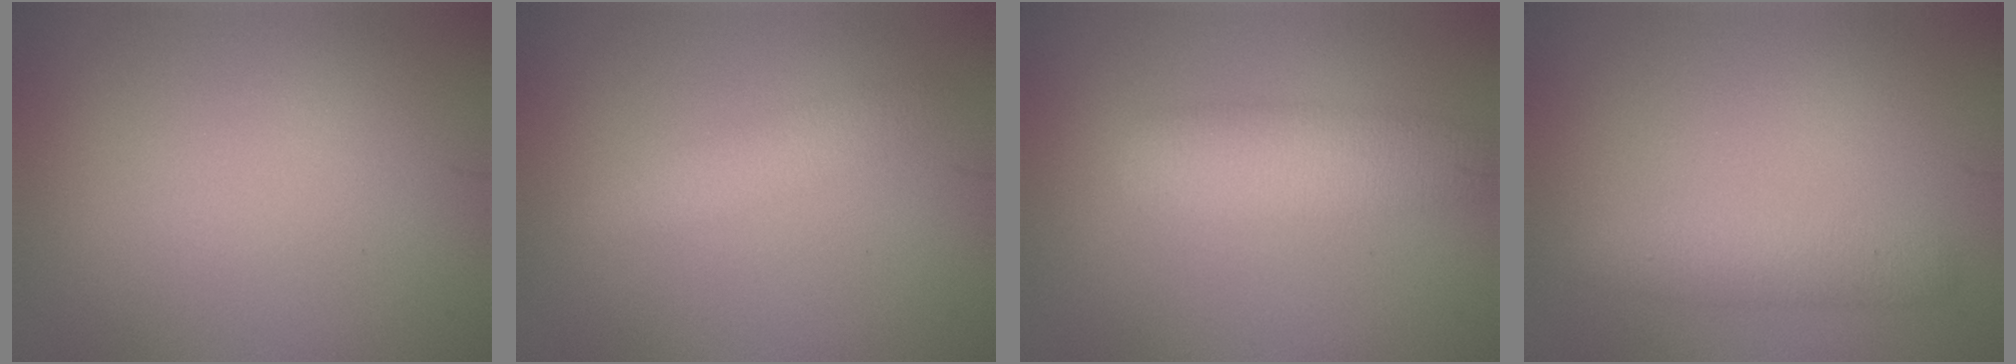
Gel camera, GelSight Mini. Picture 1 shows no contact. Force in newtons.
{"total": 2.0, "press": 2.0, "slide": 0.0}
{"total": 4.5, "press": 4.5, "slide": 0.3}
{"total": 2.2, "press": 2.2, "slide": 0.2}